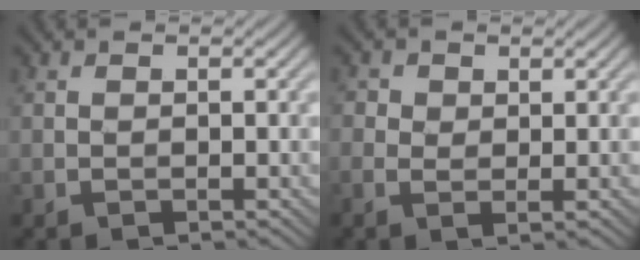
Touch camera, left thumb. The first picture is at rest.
{"total": 2.5, "force": [0.8, 2.0, 1.4], "torque": [-0.036, 0.002, 0.013]}